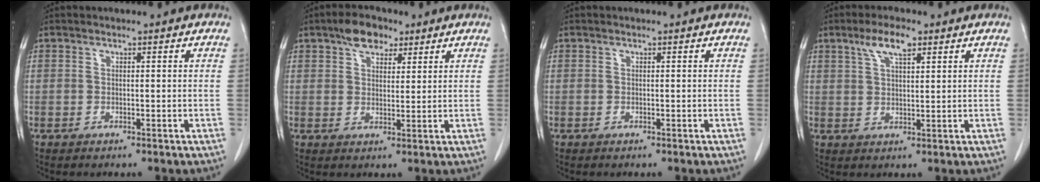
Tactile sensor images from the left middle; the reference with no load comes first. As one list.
[{"total": 5.5, "force": [3.6, 2.9, 3.0], "torque": [-0.052, 0.015, 0.063]}, {"total": 0.0}, {"total": 5.2, "force": [3.2, 1.3, 4.0], "torque": [-0.082, 0.008, 0.060]}]